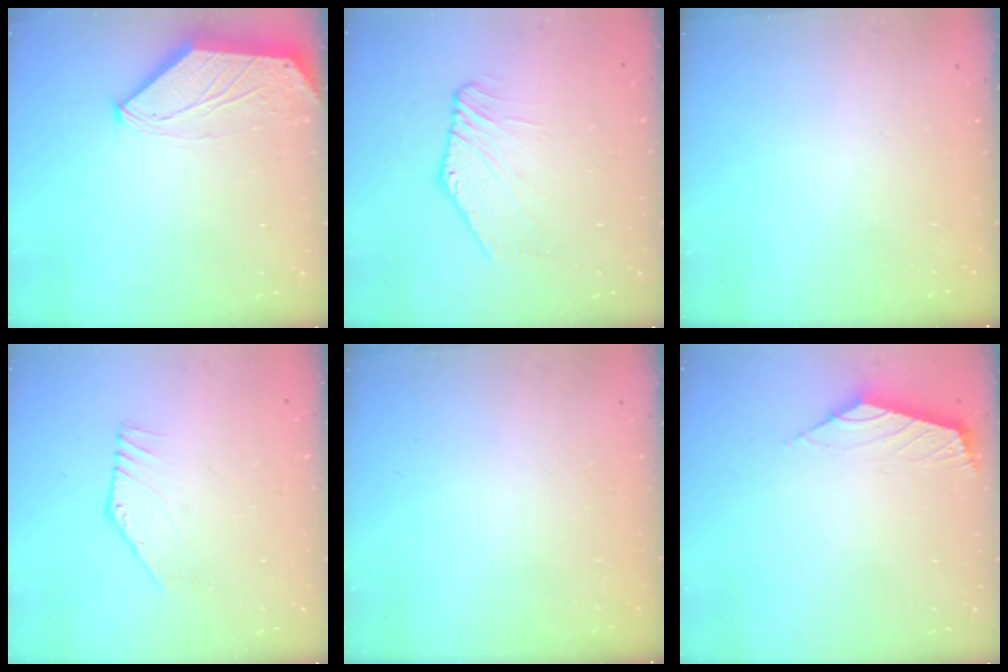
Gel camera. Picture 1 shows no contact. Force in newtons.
{"total": 1.6, "press": 1.6, "slide": 0.2}
{"total": 0.0}
{"total": 3.7, "press": 3.7, "slide": 0.2}
{"total": 0.0}
{"total": 2.6, "press": 2.5, "slide": 0.6}